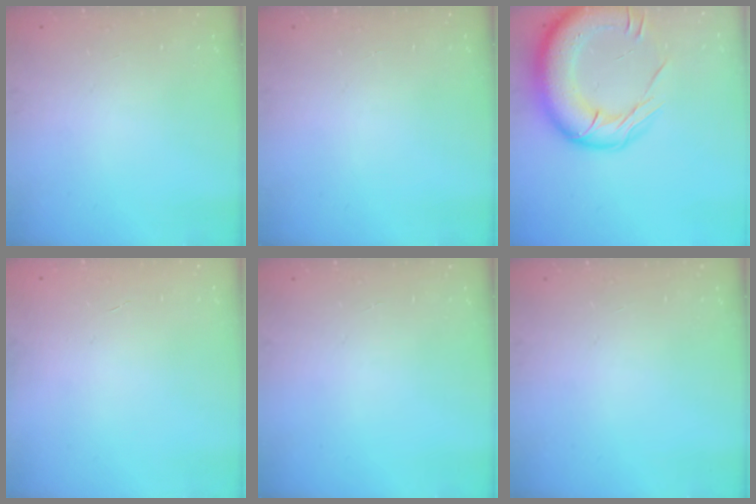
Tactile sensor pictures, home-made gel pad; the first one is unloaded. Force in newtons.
{"total": 0.0}
{"total": 22.4, "press": 21.9, "slide": 5.0}
{"total": 0.0}
{"total": 0.0}
{"total": 0.0}